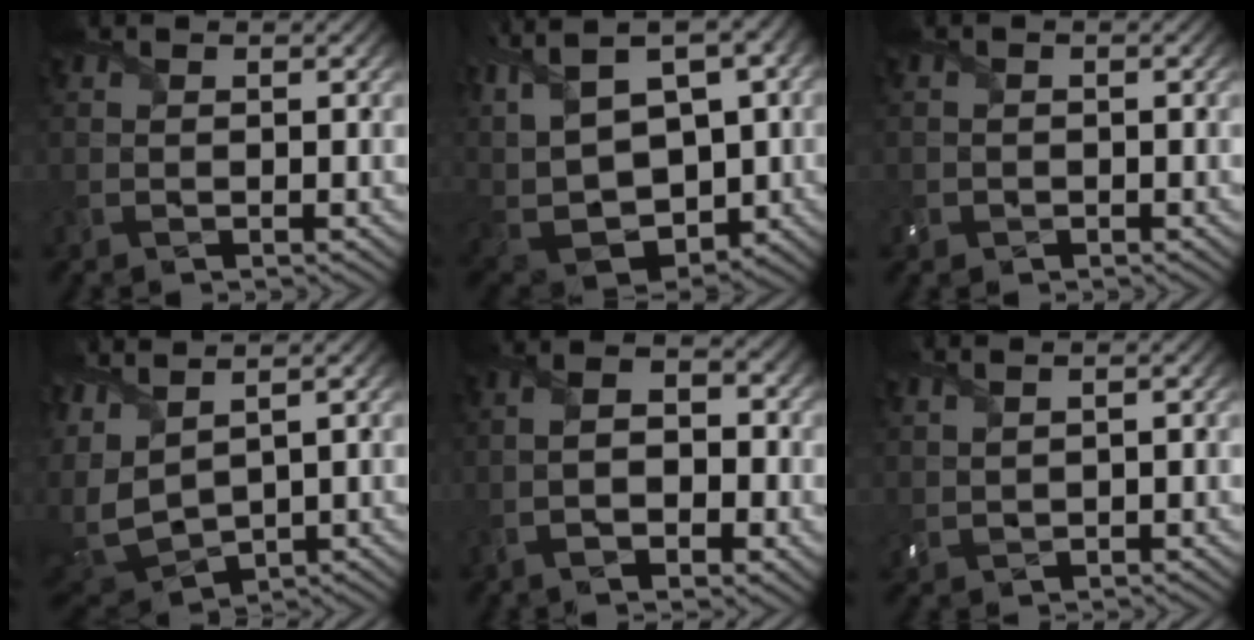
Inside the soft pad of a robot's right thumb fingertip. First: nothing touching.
{"total": 17.2, "force": [3.9, 10.6, 13.0], "torque": [-0.298, 0.018, 0.115]}
{"total": 1.4, "force": [-0.7, 1.2, -0.1], "torque": [0.003, -0.005, -0.016]}
{"total": 8.9, "force": [0.6, 4.7, 7.6], "torque": [-0.229, -0.003, 0.010]}
{"total": 7.0, "force": [-1.6, 3.8, 5.6], "torque": [-0.103, -0.005, -0.025]}
{"total": 2.0, "force": [1.5, 0.5, 1.3], "torque": [-0.033, 0.003, 0.037]}